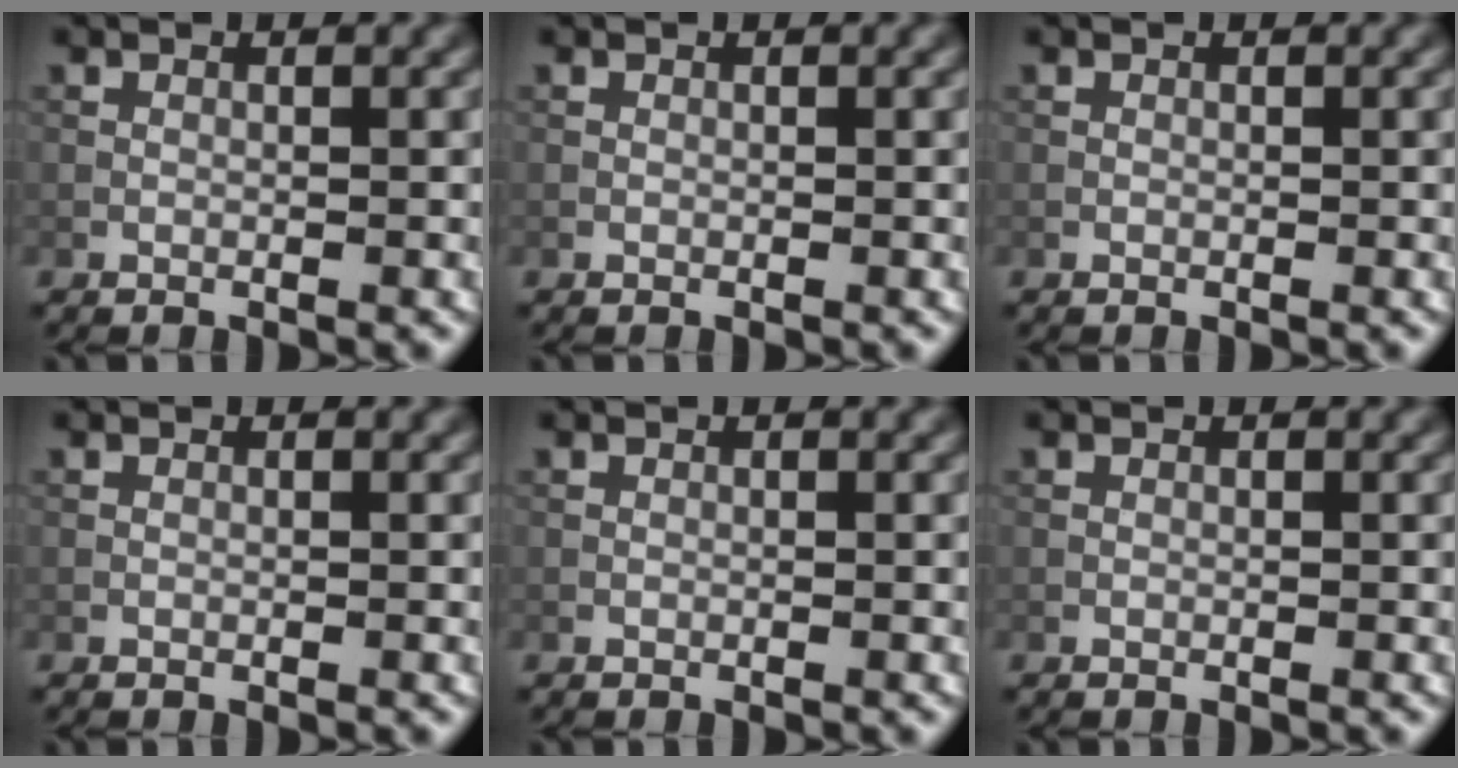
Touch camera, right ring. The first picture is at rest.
{"total": 0.0}
{"total": 0.0}
{"total": 0.0}
{"total": 0.0}
{"total": 0.0}